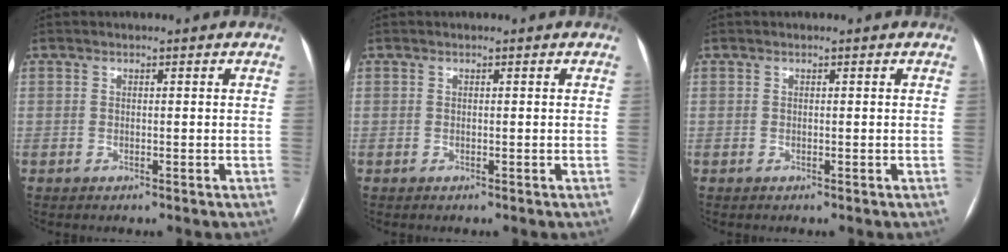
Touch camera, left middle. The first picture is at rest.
{"total": 0.0}
{"total": 0.0}